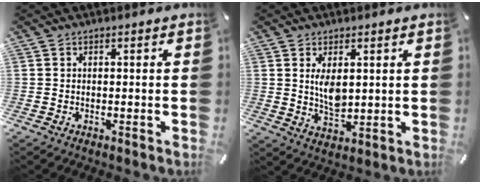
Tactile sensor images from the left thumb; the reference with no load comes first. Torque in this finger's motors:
{"motor_torque": [1.26, 1.24, 0.53, -0.57, 0.16]}